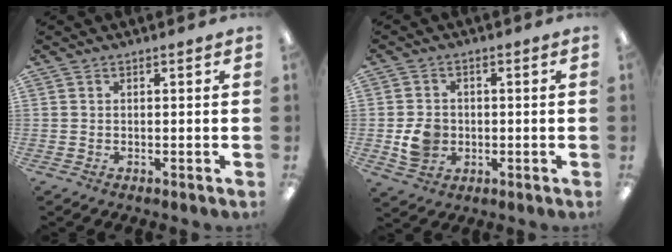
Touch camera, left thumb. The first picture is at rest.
{"total": 6.5, "force": [-0.9, 5.6, 3.1], "torque": [-0.054, 0.006, -0.014]}